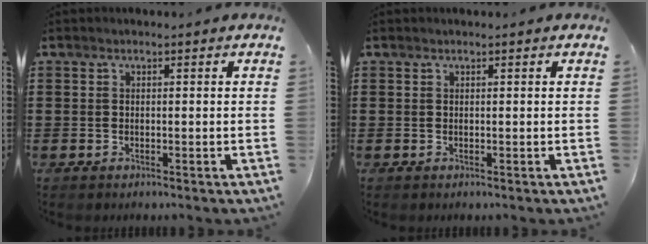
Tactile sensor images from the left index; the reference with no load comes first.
{"total": 0.0}